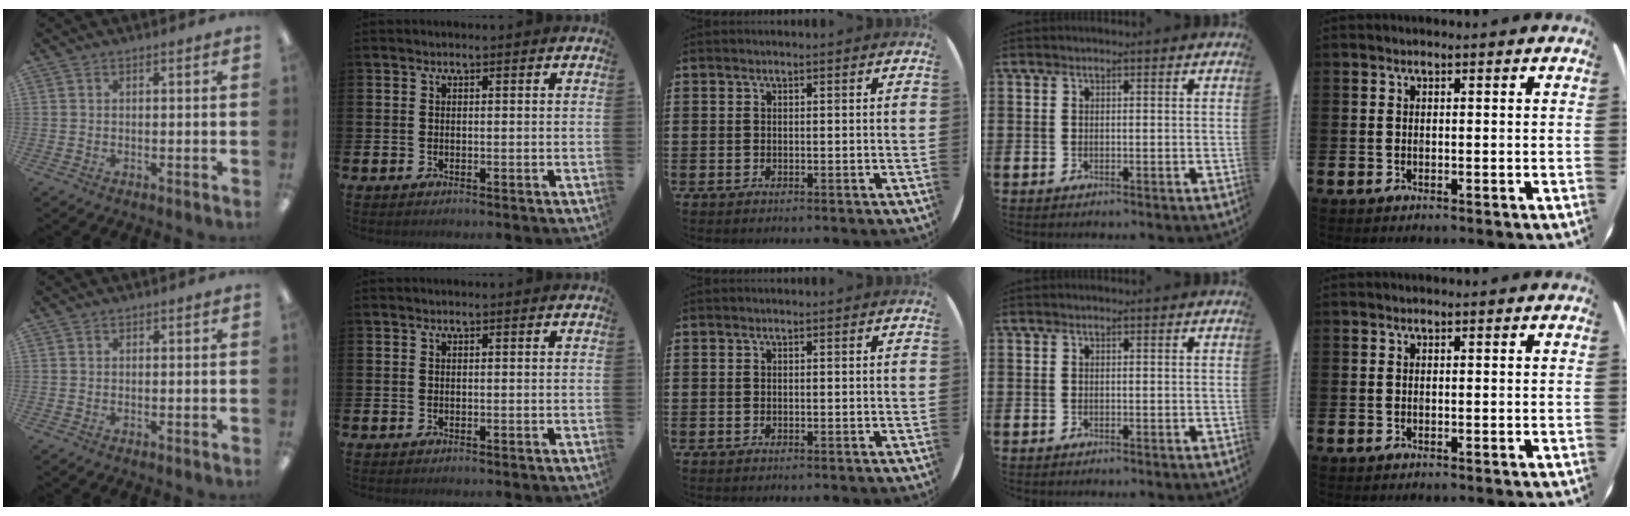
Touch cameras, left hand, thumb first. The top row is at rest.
{}